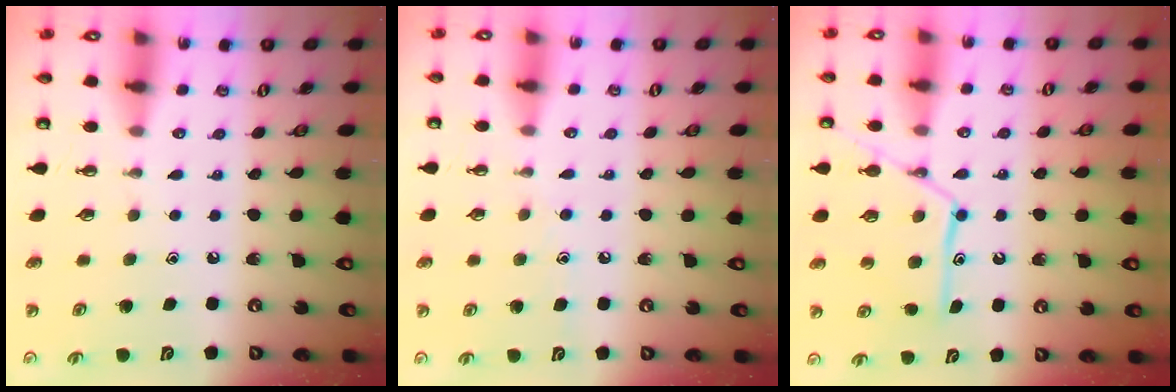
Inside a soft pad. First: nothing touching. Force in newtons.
{"total": 5.4, "press": 5.4, "slide": 0.6}
{"total": 14.2, "press": 14.2, "slide": 1.2}